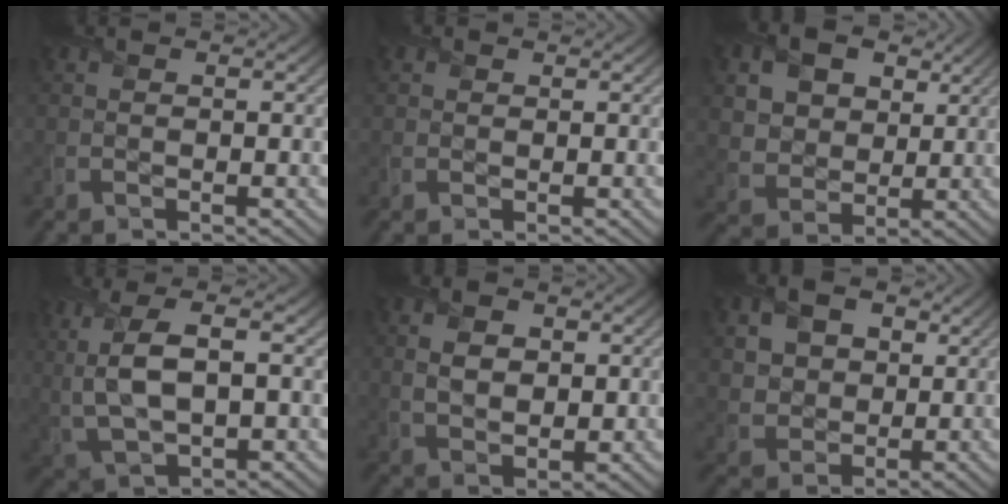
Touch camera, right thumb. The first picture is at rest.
{"total": 0.9, "force": [0.5, 0.8, 0.0], "torque": [0.000, -0.003, 0.010]}
{"total": 11.2, "force": [5.1, 8.4, 5.3], "torque": [-0.164, 0.007, 0.108]}
{"total": 9.4, "force": [1.6, 4.5, 8.0], "torque": [-0.190, 0.004, 0.033]}
{"total": 5.3, "force": [1.2, 3.6, 3.7], "torque": [-0.077, -0.002, 0.025]}
{"total": 7.7, "force": [2.9, 5.9, 4.0], "torque": [-0.131, 0.002, 0.054]}